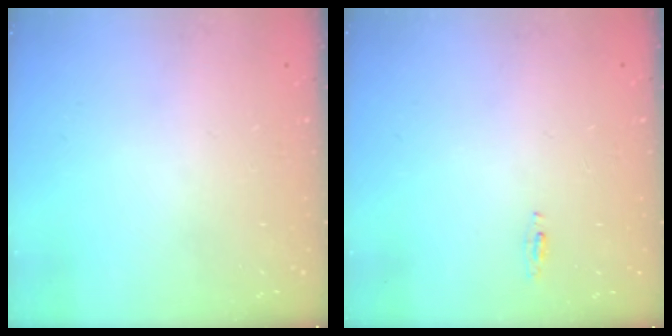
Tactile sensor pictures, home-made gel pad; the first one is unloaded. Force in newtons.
{"total": 3.9, "press": 2.9, "slide": 2.6}